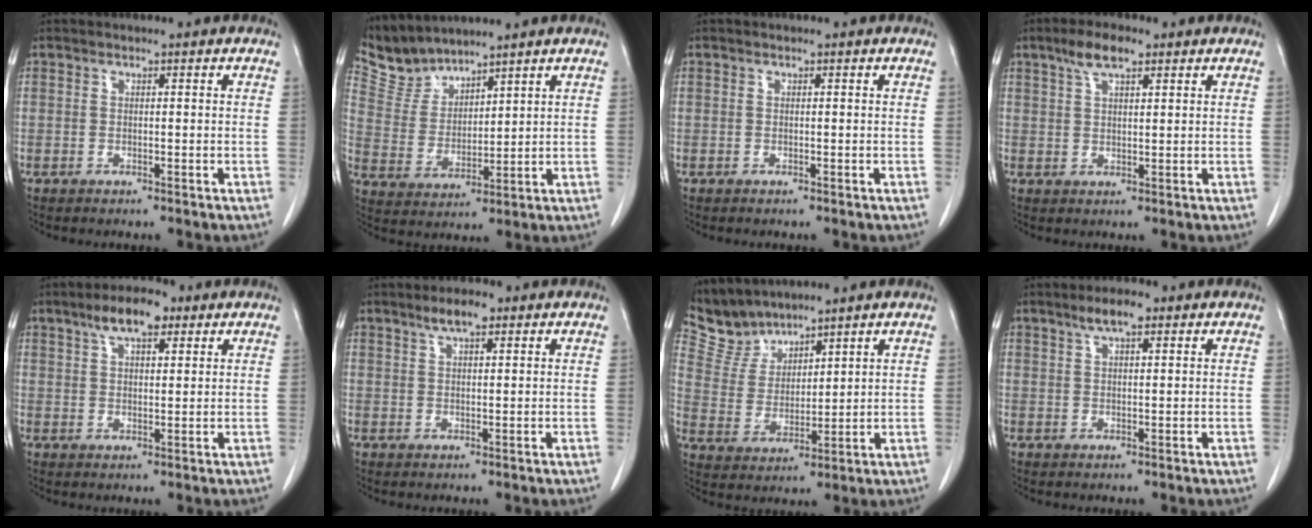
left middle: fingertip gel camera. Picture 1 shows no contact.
{"total": 6.2, "force": [6.1, 1.0, -0.2], "torque": [-0.010, 0.007, 0.142]}
{"total": 0.0}
{"total": 4.8, "force": [3.1, 1.5, 3.4], "torque": [-0.070, 0.011, 0.060]}
{"total": 6.6, "force": [4.1, 2.3, 4.7], "torque": [-0.086, 0.013, 0.069]}
{"total": 3.6, "force": [2.4, 0.8, 2.5], "torque": [-0.049, 0.006, 0.043]}
{"total": 6.6, "force": [6.4, 1.7, -0.1], "torque": [-0.013, 0.008, 0.145]}
{"total": 3.8, "force": [2.4, 0.9, 2.8], "torque": [-0.054, 0.007, 0.044]}